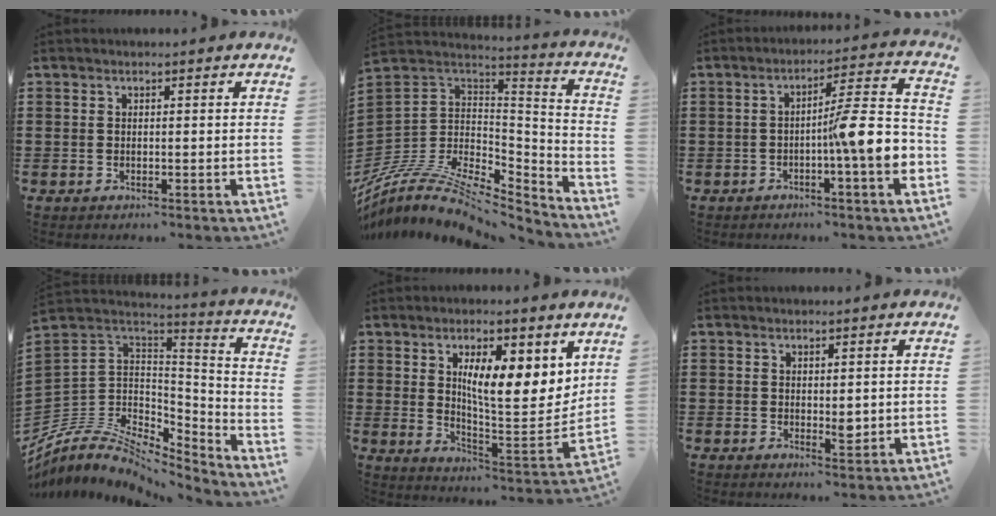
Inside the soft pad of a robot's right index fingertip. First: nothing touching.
{"total": 10.8, "force": [-7.9, 4.8, 5.6], "torque": [-0.125, 0.006, -0.154]}
{"total": 10.1, "force": [-2.3, 1.6, 9.7], "torque": [-0.139, -0.006, -0.043]}
{"total": 7.7, "force": [-4.9, 5.1, 3.1], "torque": [-0.096, -0.012, -0.097]}
{"total": 10.1, "force": [5.0, 3.4, 8.0], "torque": [-0.127, -0.030, 0.080]}
{"total": 2.1, "force": [0.3, 1.2, 1.7], "torque": [-0.024, -0.002, 0.006]}